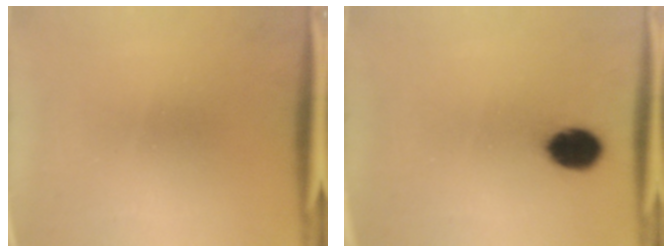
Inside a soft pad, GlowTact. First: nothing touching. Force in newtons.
{"total": 7.9}